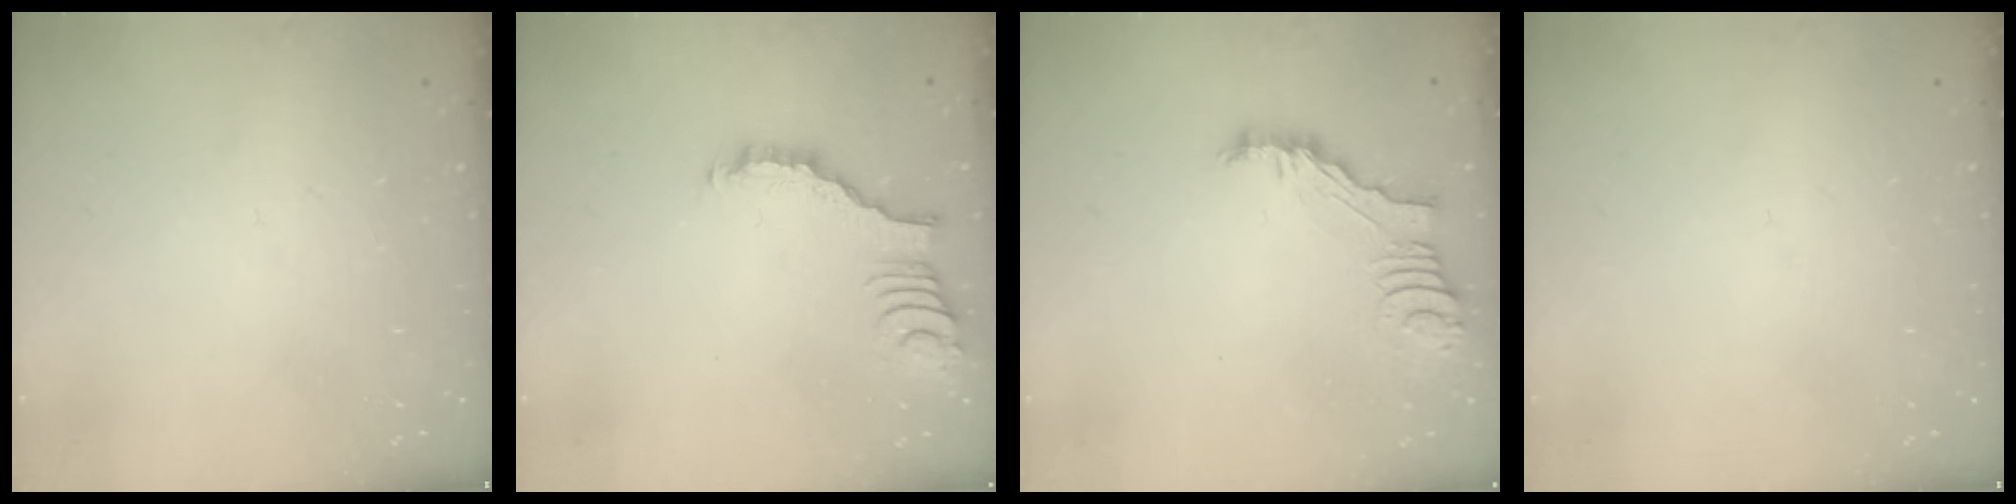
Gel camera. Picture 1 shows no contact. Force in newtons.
{"total": 3.0, "press": 2.9, "slide": 0.4}
{"total": 5.5, "press": 5.5, "slide": 0.6}
{"total": 0.0}